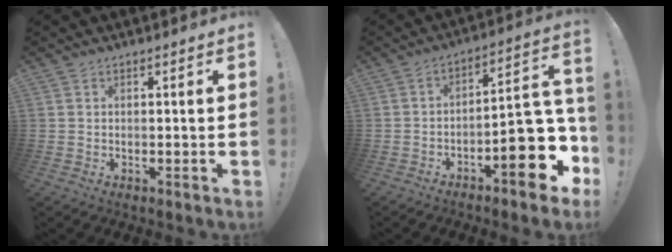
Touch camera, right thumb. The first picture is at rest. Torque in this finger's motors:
{"motor_torque": [2.24, 2.10, 1.26, -1.19, 0.40]}